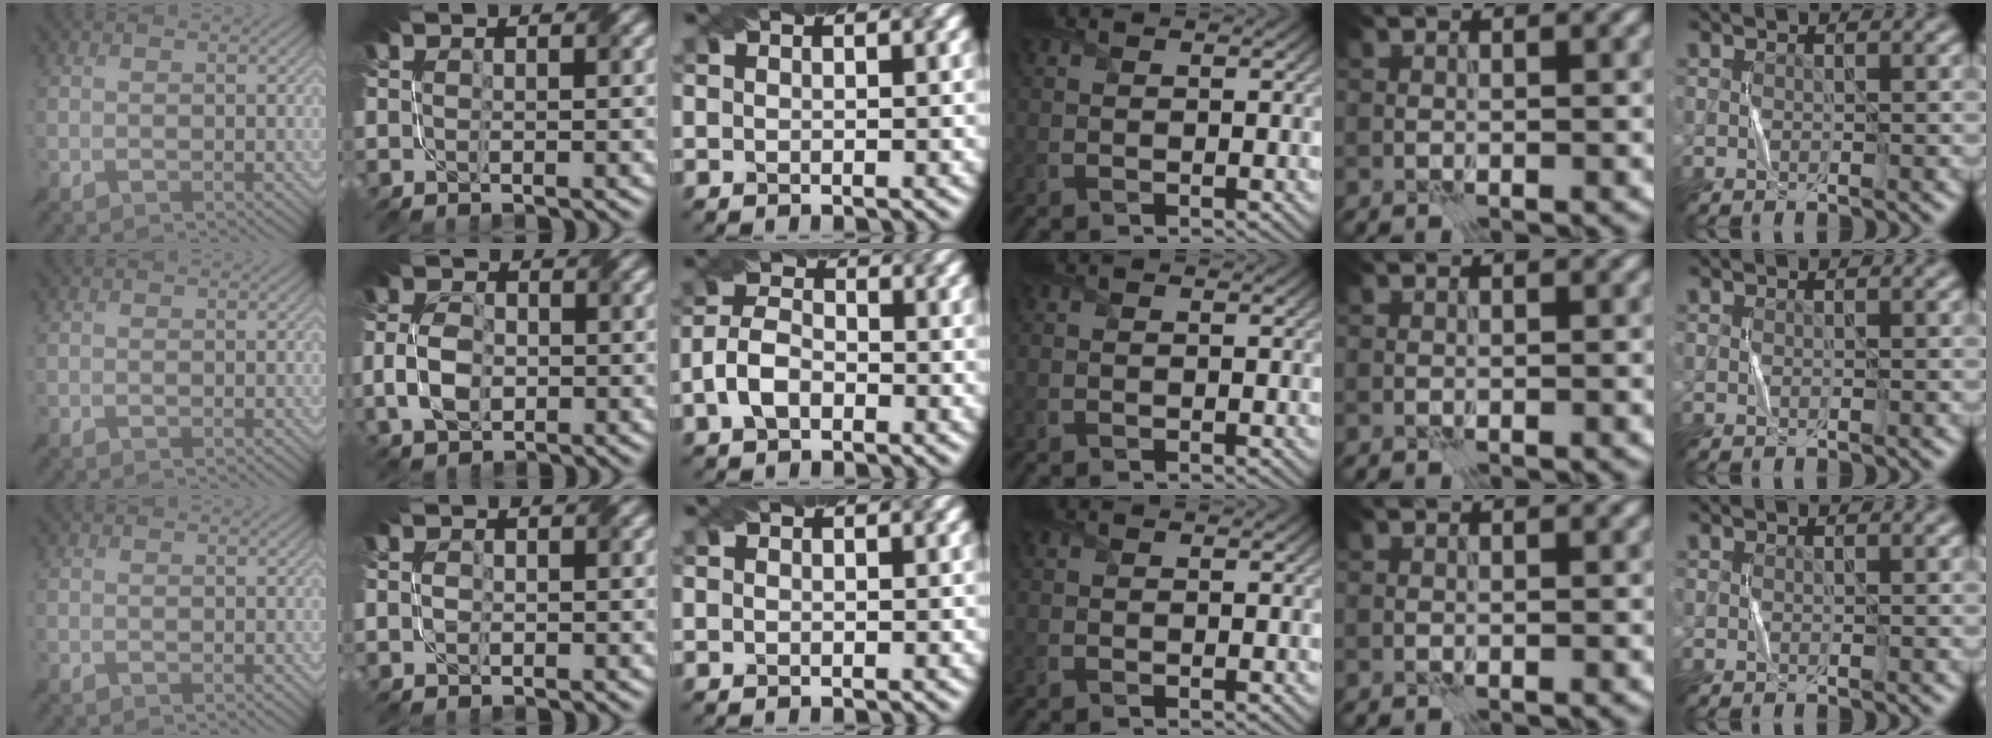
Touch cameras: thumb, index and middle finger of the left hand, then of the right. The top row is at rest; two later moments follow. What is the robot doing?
{"motion": "fold", "object": "coffee filter"}